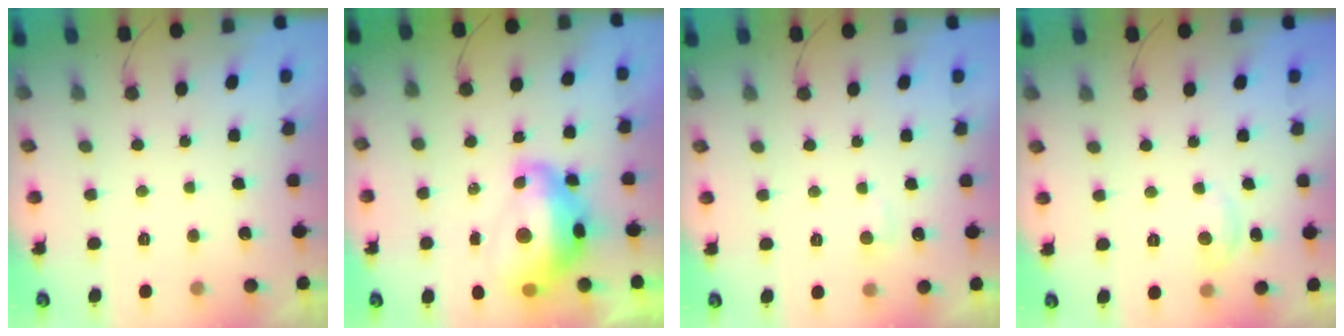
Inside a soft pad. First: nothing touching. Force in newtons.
{"total": 14.6, "press": 14.5, "slide": 1.6}
{"total": 3.3, "press": 3.3, "slide": 0.4}
{"total": 3.1, "press": 3.0, "slide": 0.4}